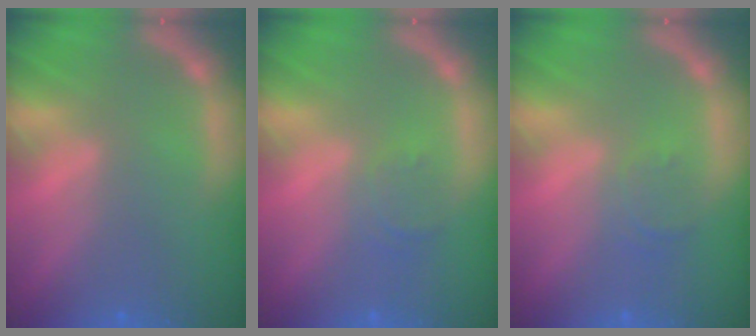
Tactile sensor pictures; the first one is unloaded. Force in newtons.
{"total": 1.9}
{"total": 1.9}